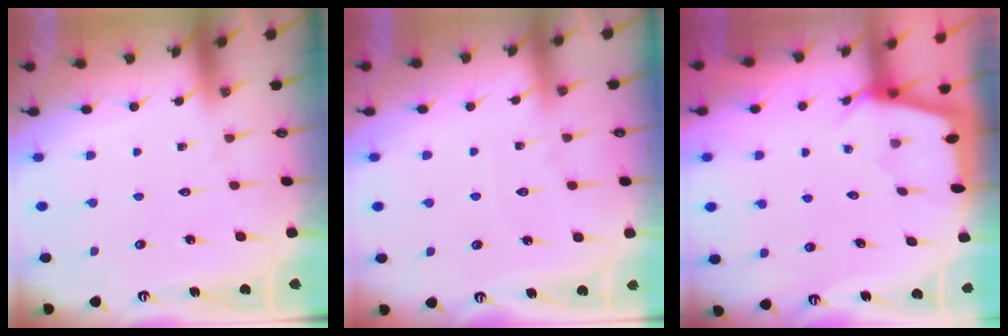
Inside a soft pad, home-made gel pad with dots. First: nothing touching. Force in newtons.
{"total": 2.7, "press": 2.7, "slide": 0.4}
{"total": 2.3, "press": 2.3, "slide": 0.3}